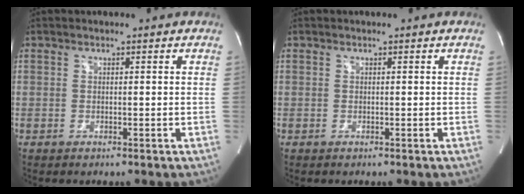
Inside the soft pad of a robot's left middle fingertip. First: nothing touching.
{"total": 0.0}